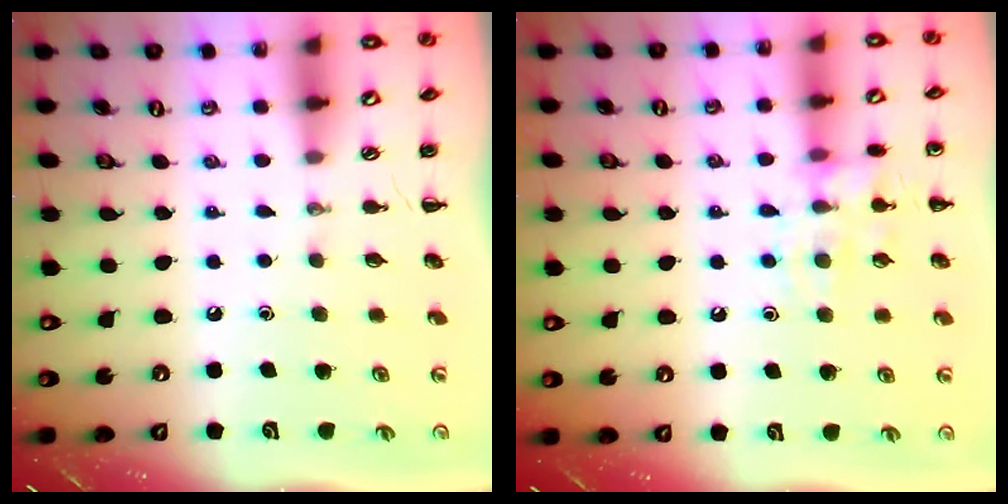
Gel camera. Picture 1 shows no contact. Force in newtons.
{"total": 11.1, "press": 11.0, "slide": 0.4}